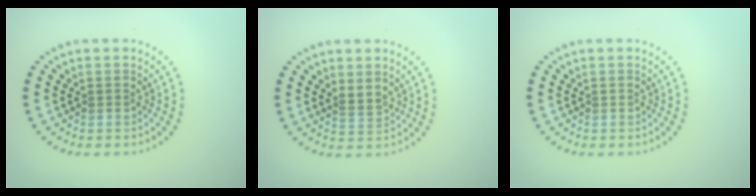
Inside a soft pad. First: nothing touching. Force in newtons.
{"total": 1.5, "press": 1.2, "slide": 0.8}
{"total": 0.0}